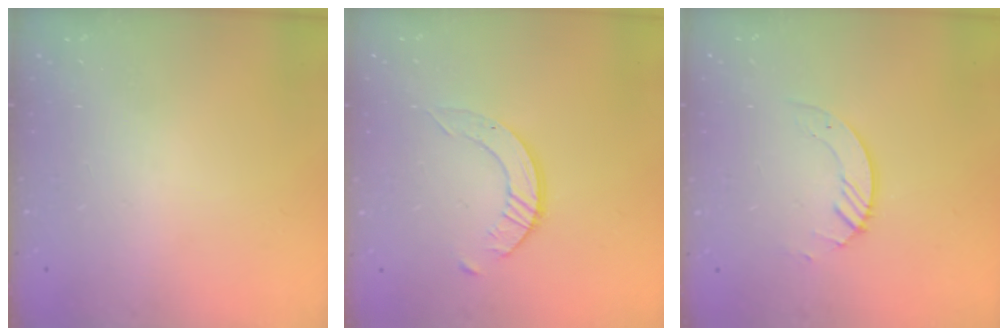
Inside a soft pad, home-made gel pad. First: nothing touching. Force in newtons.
{"total": 4.0, "press": 4.0, "slide": 0.3}
{"total": 3.7, "press": 3.6, "slide": 0.4}